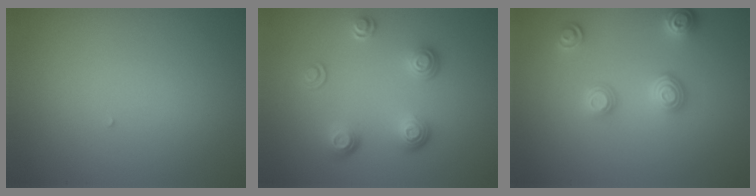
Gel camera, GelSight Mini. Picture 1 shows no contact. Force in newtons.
{"total": 3.6, "press": 2.6, "slide": 2.4}
{"total": 3.5, "press": 3.1, "slide": 1.8}